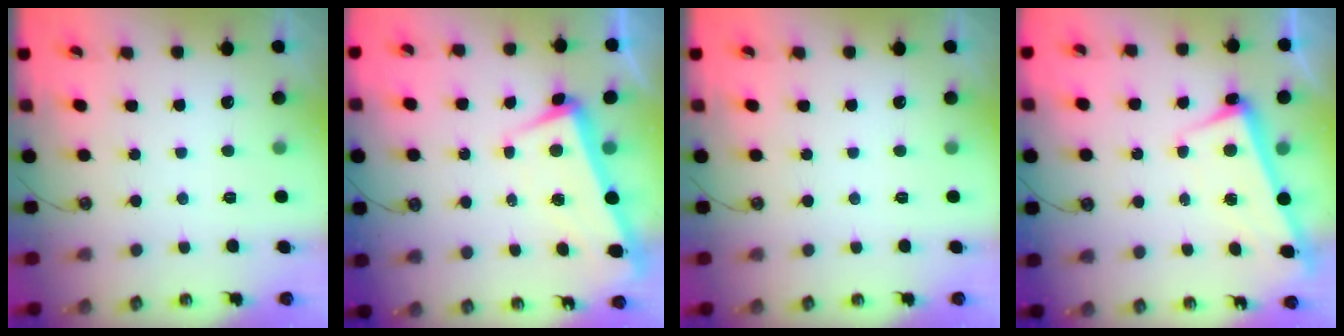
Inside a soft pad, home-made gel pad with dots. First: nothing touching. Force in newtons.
{"total": 2.4, "press": 1.3, "slide": 2.0}
{"total": 0.0}
{"total": 2.7, "press": 2.5, "slide": 1.0}